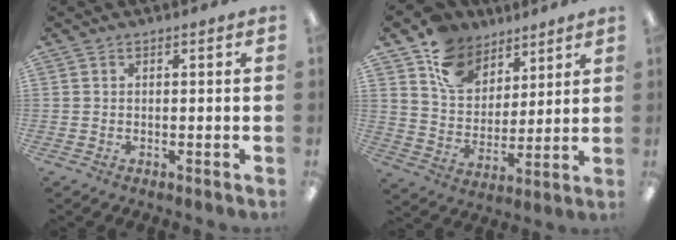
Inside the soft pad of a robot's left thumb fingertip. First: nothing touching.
{"total": 13.0, "force": [8.9, 8.6, 4.1], "torque": [-0.092, -0.044, 0.175]}